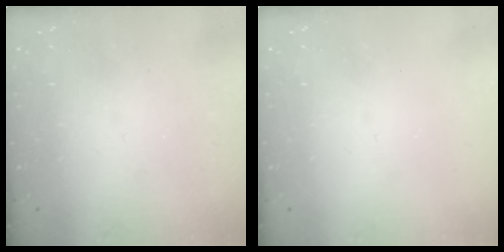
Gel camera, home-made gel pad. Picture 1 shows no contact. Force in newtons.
{"total": 0.0}